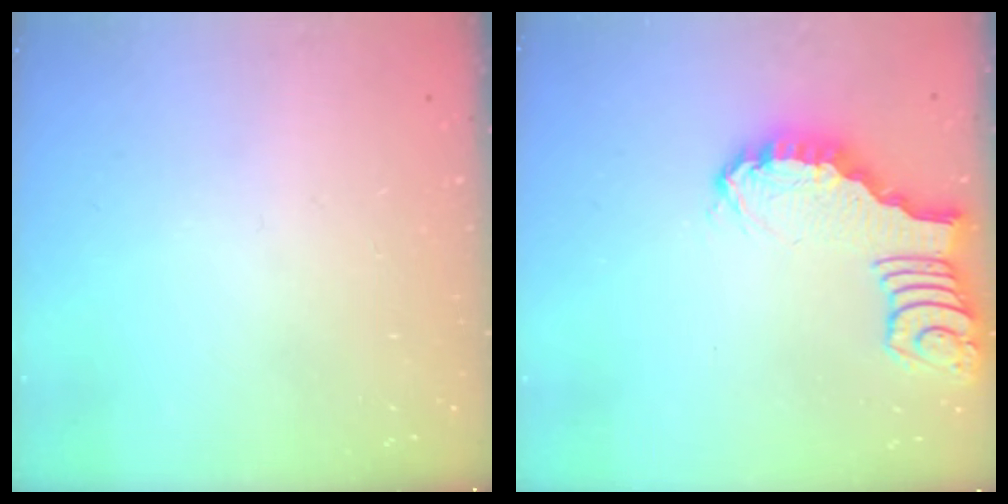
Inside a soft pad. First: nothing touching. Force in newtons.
{"total": 2.1, "press": 2.1, "slide": 0.2}